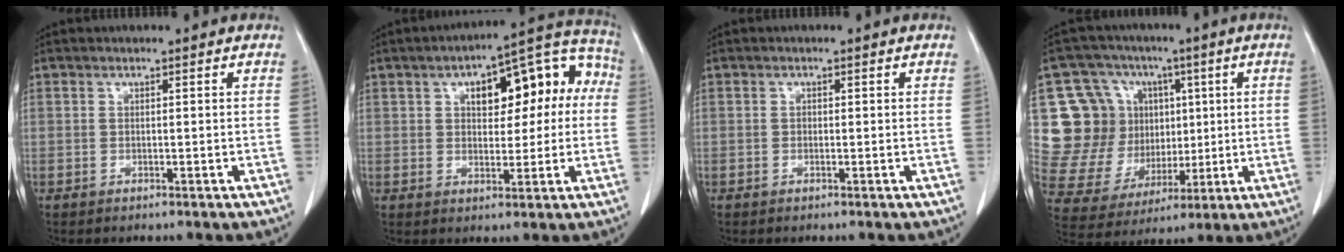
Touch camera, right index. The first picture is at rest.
{"total": 14.4, "force": [3.1, 6.5, 12.4], "torque": [-0.154, 0.055, 0.043]}
{"total": 0.0}
{"total": 17.0, "force": [4.0, 14.2, 8.4], "torque": [-0.167, 0.058, 0.101]}